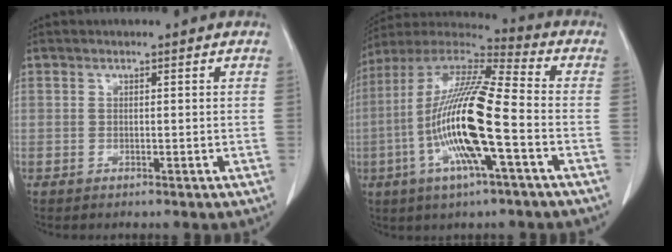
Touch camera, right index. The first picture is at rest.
{"total": 19.2, "force": [-4.5, 2.3, 18.6], "torque": [-0.378, -0.006, -0.086]}